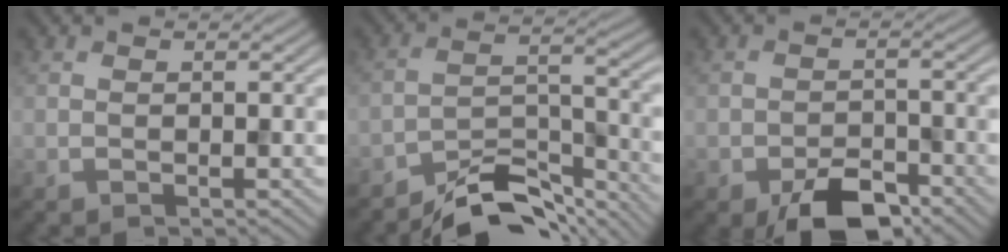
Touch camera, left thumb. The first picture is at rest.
{"total": 8.2, "force": [-7.3, 2.1, 3.0], "torque": [-0.047, 0.006, -0.138]}
{"total": 5.6, "force": [-4.0, 2.5, 3.0], "torque": [-0.043, 0.002, -0.070]}